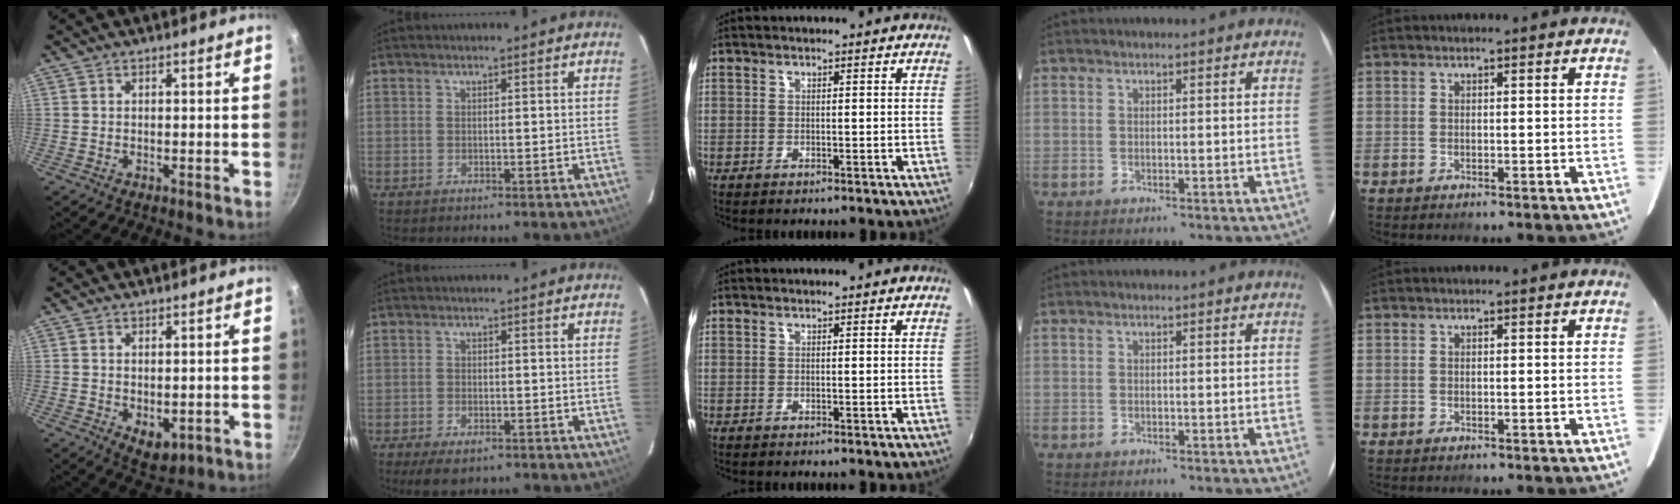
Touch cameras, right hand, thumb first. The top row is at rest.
{"thumb": {"total": 4.9, "force": [-0.5, 3.1, 3.8], "torque": [-0.046, -0.014, 0.001]}, "index": {"total": 5.3, "force": [-3.8, 2.2, 2.9], "torque": [-0.071, -0.019, -0.062]}}